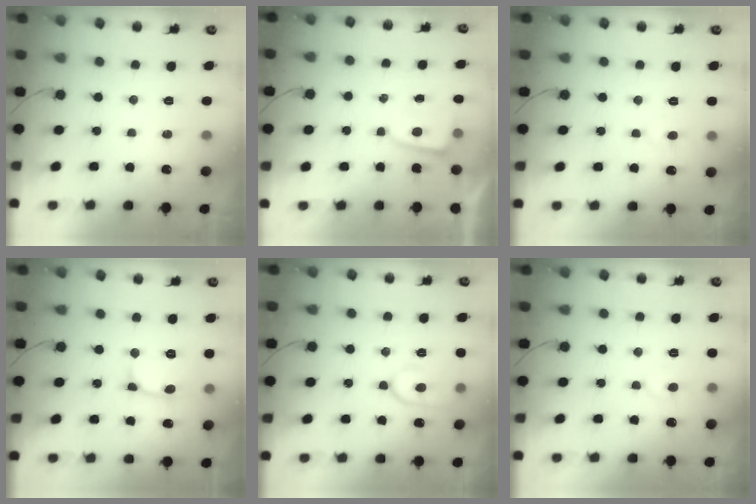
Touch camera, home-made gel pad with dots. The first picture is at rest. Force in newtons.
{"total": 2.2, "press": 2.2, "slide": 0.4}
{"total": 4.2, "press": 4.2, "slide": 0.5}
{"total": 4.7, "press": 4.7, "slide": 0.7}
{"total": 10.3, "press": 10.2, "slide": 0.8}
{"total": 5.5, "press": 5.5, "slide": 0.5}